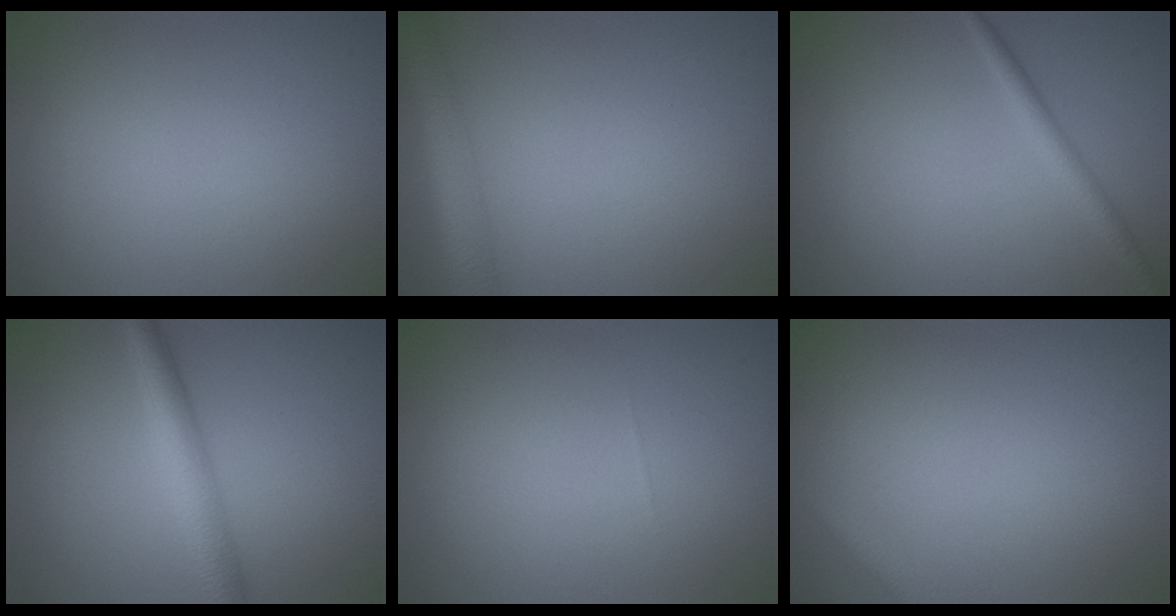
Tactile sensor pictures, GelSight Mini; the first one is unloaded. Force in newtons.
{"total": 4.2, "press": 4.2, "slide": 0.2}
{"total": 1.8, "press": 1.8, "slide": 0.1}
{"total": 4.3, "press": 4.3, "slide": 0.1}
{"total": 0.0}
{"total": 1.2, "press": 1.2, "slide": 0.0}